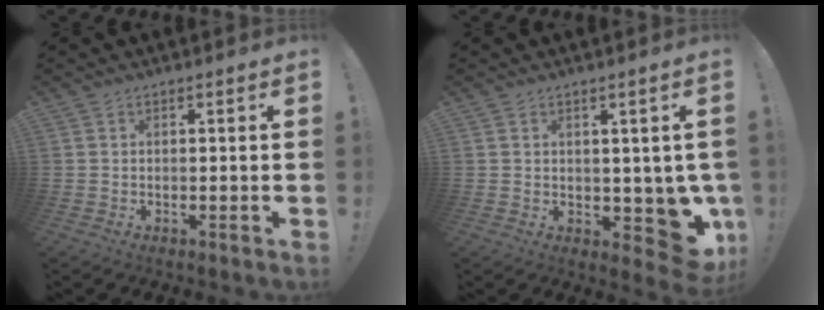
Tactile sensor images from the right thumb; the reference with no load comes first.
{"total": 8.0, "force": [-0.5, 5.5, 5.8], "torque": [-0.045, -0.010, 0.006]}